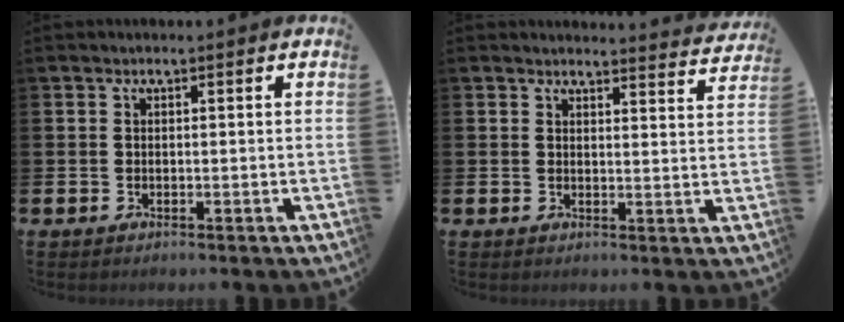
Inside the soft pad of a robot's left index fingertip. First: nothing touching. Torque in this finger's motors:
{"motor_torque": [0.88, -1.26, 0.08, 0.01]}